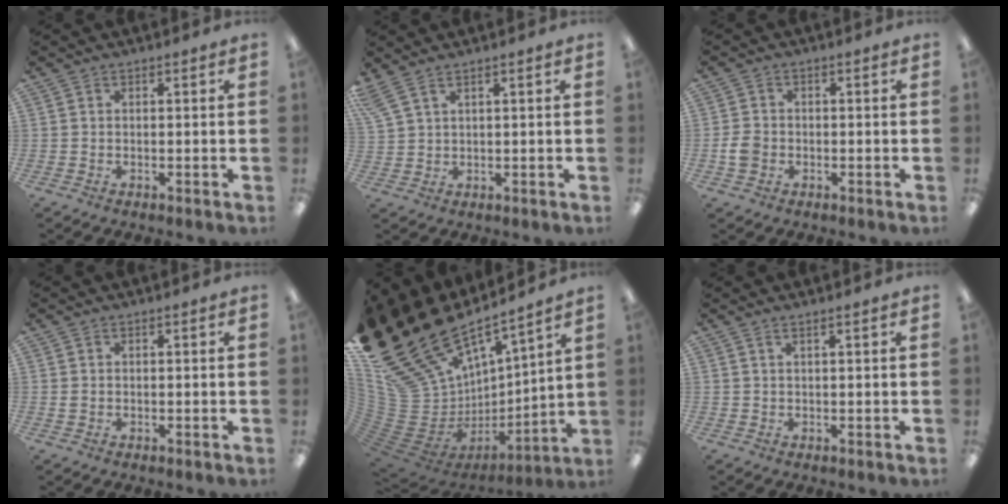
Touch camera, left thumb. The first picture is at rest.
{"total": 4.7, "force": [3.5, 1.6, 2.7], "torque": [-0.060, -0.012, 0.066]}
{"total": 4.0, "force": [-0.8, 3.3, 2.2], "torque": [-0.043, 0.006, -0.016]}
{"total": 1.0, "force": [0.3, 0.7, 0.6], "torque": [-0.012, 0.002, 0.006]}
{"total": 25.7, "force": [18.4, 12.9, 12.4], "torque": [-0.191, -0.194, 0.399]}
{"total": 1.4, "force": [0.9, 0.0, 1.1], "torque": [-0.022, -0.002, 0.017]}